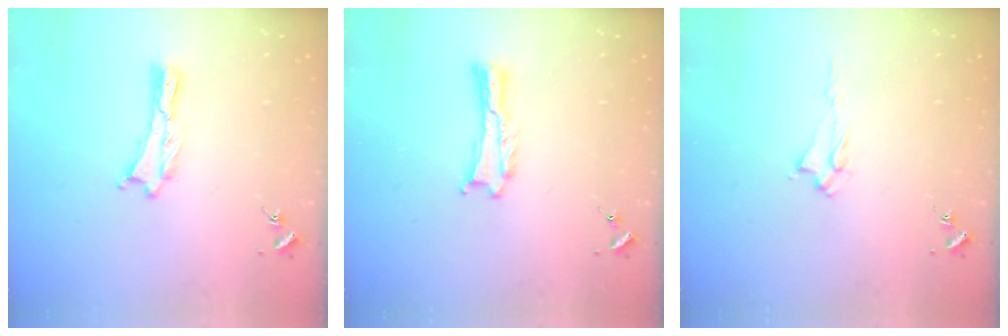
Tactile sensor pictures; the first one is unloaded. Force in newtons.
{"total": 0.0}
{"total": 1.9, "press": 1.8, "slide": 0.4}